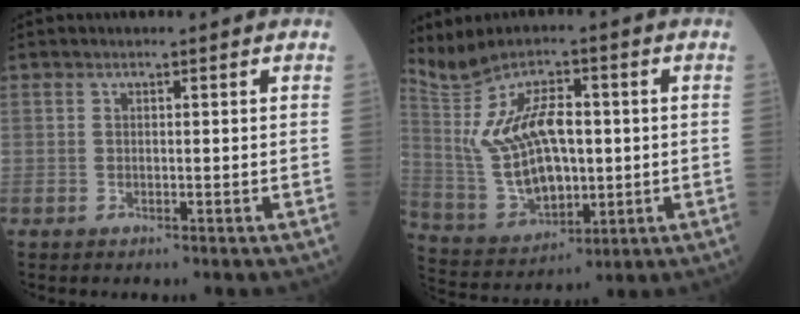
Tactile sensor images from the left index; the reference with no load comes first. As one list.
[{"total": 14.2, "force": [1.9, 6.8, 12.3], "torque": [-0.254, 0.013, 0.055]}]